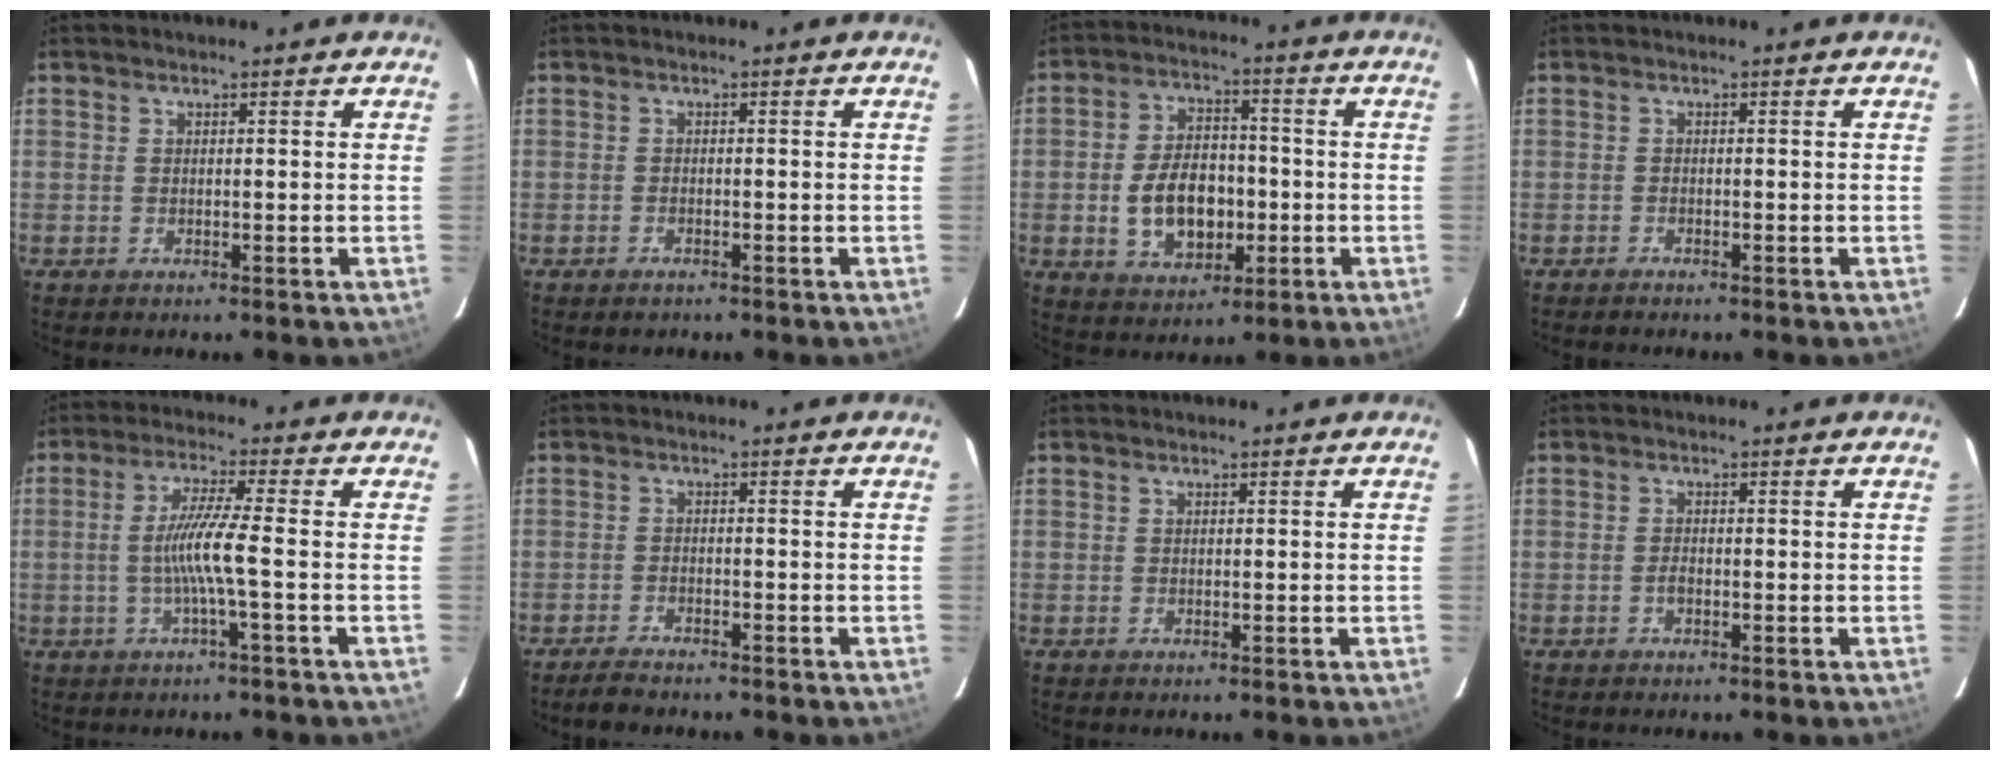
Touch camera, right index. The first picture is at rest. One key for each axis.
{"total": 1.3, "fx": -1.0, "fy": 0.7, "fz": 0.3, "tx": -0.009, "ty": 0.001, "tz": -0.018}
{"total": 11.4, "fx": -2.3, "fy": 7.4, "fz": 8.4, "tx": -0.168, "ty": 0.014, "tz": -0.026}
{"total": 1.1, "fx": -1.1, "fy": 0.2, "fz": 0.3, "tx": -0.015, "ty": 0.000, "tz": -0.020}
{"total": 6.4, "fx": -1.5, "fy": -1.1, "fz": 6.1, "tx": -0.126, "ty": -0.004, "tz": -0.025}
{"total": 3.6, "fx": -3.3, "fy": 0.7, "fz": 1.3, "tx": -0.043, "ty": -0.008, "tz": -0.061}
{"total": 0.0}
{"total": 1.2, "fx": -0.5, "fy": 0.7, "fz": 0.8, "tx": -0.017, "ty": 0.002, "tz": -0.010}